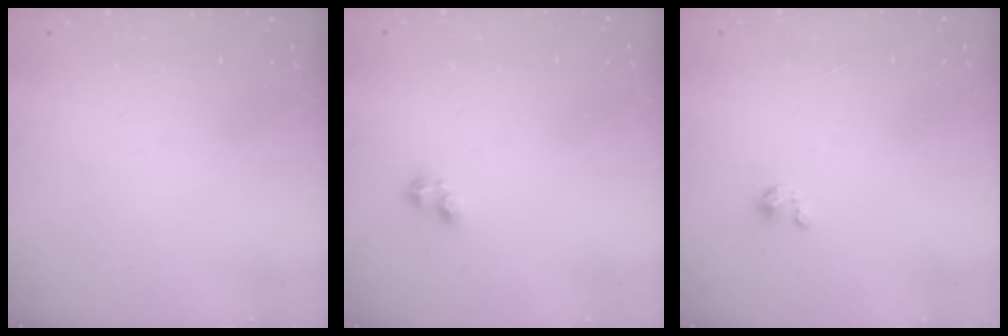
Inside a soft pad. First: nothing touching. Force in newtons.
{"total": 2.5, "press": 2.3, "slide": 0.9}
{"total": 0.0}